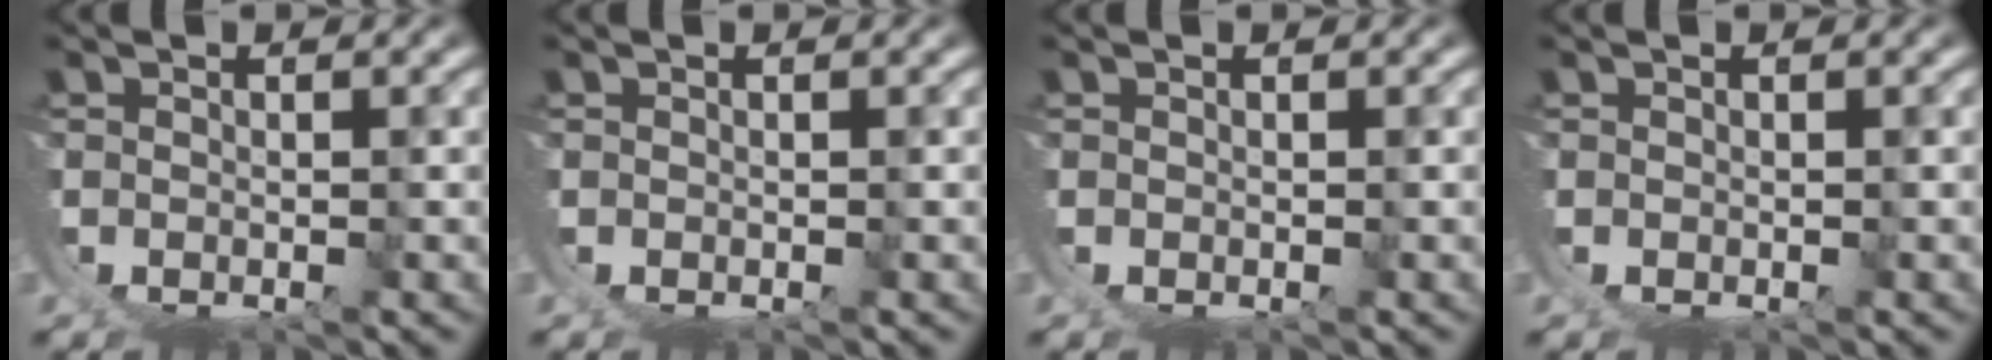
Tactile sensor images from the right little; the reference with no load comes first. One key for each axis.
{"total": 0.0}
{"total": 0.0}
{"total": 0.0}